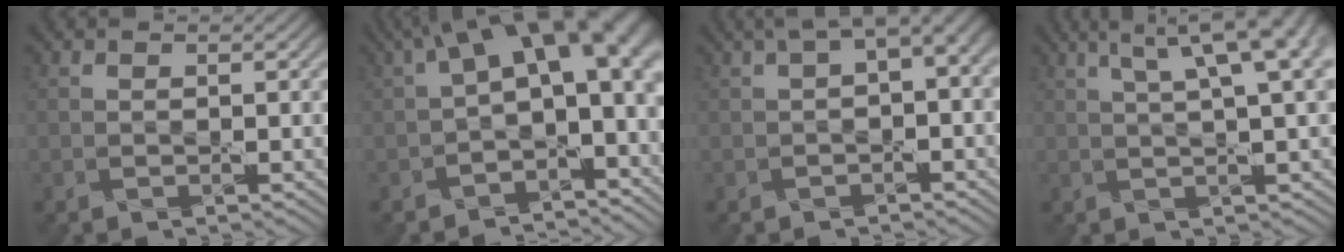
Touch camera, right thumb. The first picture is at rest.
{"total": 13.6, "force": [2.0, 7.1, 11.5], "torque": [-0.168, -0.004, 0.043]}
{"total": 4.8, "force": [1.5, 1.8, 4.2], "torque": [-0.062, 0.006, 0.026]}
{"total": 9.0, "force": [4.1, 2.2, 7.7], "torque": [-0.089, 0.030, 0.051]}